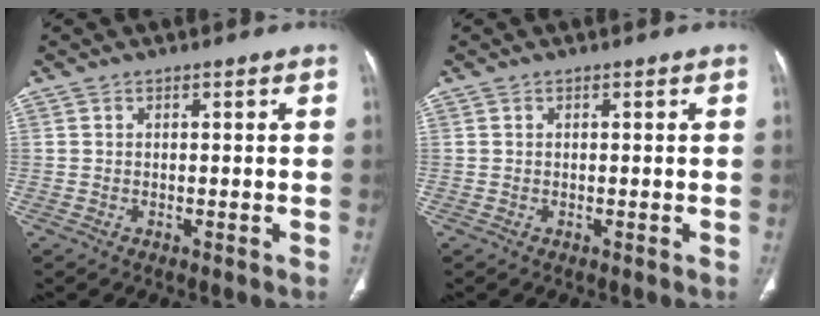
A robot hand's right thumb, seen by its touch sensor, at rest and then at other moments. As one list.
[{"total": 0.0}]